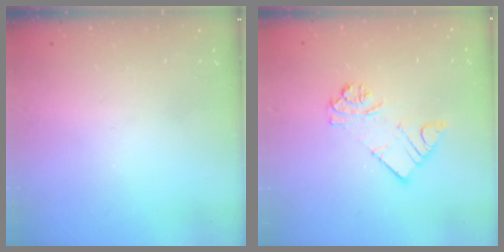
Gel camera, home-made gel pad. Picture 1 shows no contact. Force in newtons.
{"total": 7.8, "press": 7.8, "slide": 0.8}